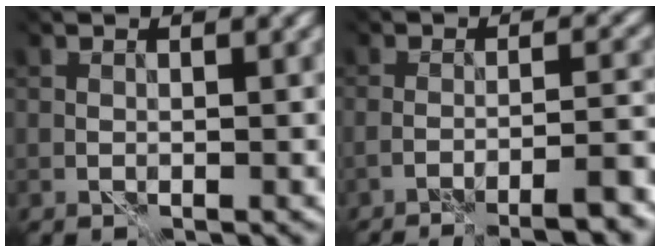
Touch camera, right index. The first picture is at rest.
{"total": 5.4, "force": [-3.9, 0.6, 3.7], "torque": [-0.046, 0.000, -0.060]}